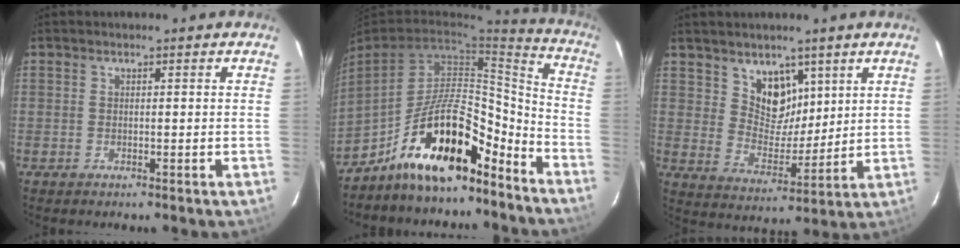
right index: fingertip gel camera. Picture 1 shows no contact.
{"total": 16.6, "force": [-12.1, 5.0, 10.2], "torque": [-0.185, 0.020, -0.205]}
{"total": 8.2, "force": [5.0, 5.7, 3.2], "torque": [-0.044, -0.005, 0.098]}